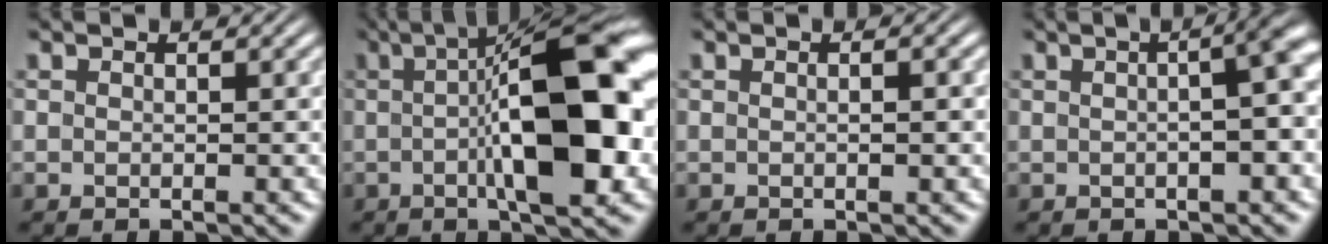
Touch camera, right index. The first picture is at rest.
{"total": 13.4, "force": [0.7, 3.7, 12.8], "torque": [-0.181, 0.009, 0.008]}
{"total": 0.6, "force": [-0.1, -0.1, 0.6], "torque": [-0.005, 0.005, -0.005]}
{"total": 6.6, "force": [1.2, 2.4, 6.1], "torque": [-0.046, 0.037, 0.001]}